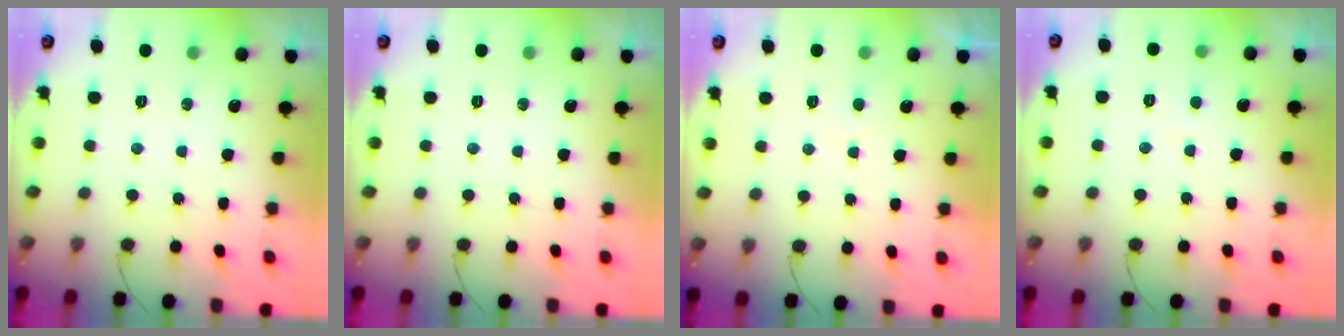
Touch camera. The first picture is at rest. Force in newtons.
{"total": 0.0}
{"total": 2.0, "press": 1.9, "slide": 0.3}
{"total": 2.3, "press": 2.3, "slide": 0.2}